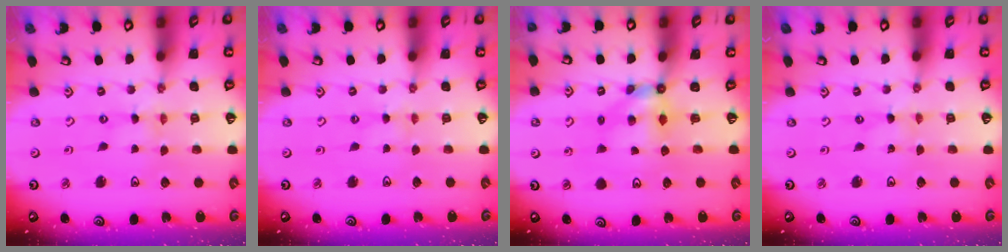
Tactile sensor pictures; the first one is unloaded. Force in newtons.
{"total": 1.3, "press": 1.3, "slide": 0.3}
{"total": 5.4, "press": 5.4, "slide": 0.4}
{"total": 0.0}